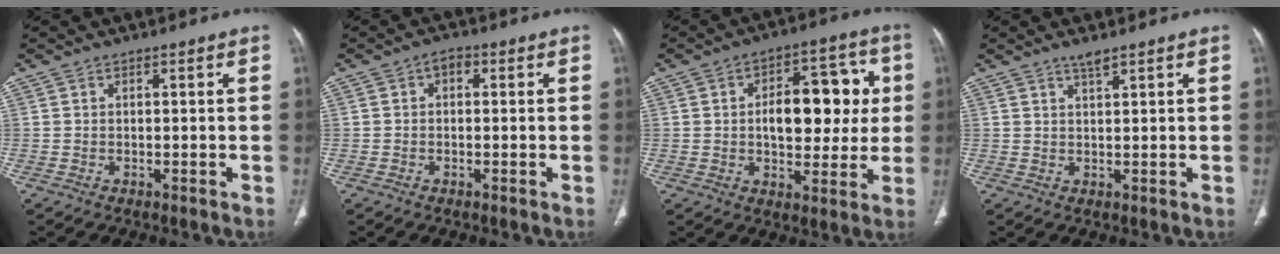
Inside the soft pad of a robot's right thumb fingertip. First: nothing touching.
{"total": 2.0, "force": [0.3, 1.4, 1.4], "torque": [-0.008, 0.009, -0.003]}
{"total": 15.7, "force": [1.7, 8.8, 12.9], "torque": [-0.131, 0.020, 0.025]}
{"total": 1.8, "force": [1.5, 0.1, 1.1], "torque": [-0.023, -0.008, 0.029]}